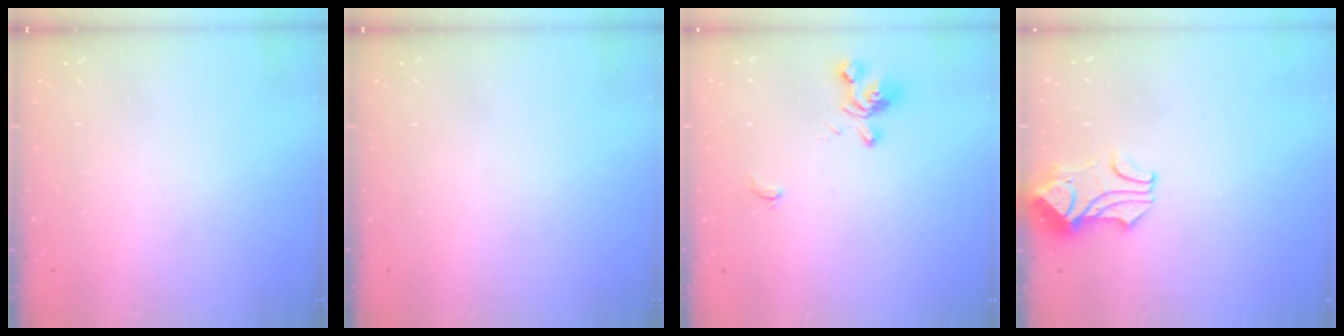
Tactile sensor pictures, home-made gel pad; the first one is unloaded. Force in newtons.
{"total": 0.0}
{"total": 5.4, "press": 5.3, "slide": 0.9}
{"total": 1.6, "press": 1.2, "slide": 1.0}